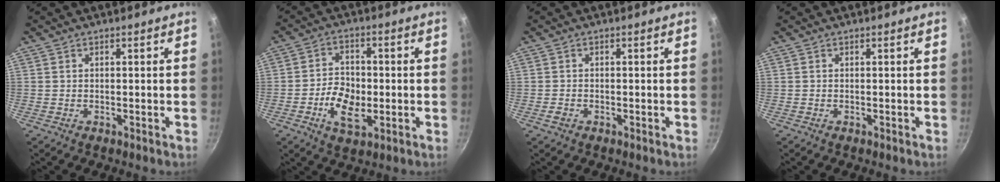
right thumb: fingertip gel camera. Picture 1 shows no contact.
{"total": 8.6, "force": [-2.1, 5.4, 6.3], "torque": [-0.099, 0.013, -0.039]}
{"total": 1.3, "force": [-0.7, 0.9, 0.6], "torque": [-0.014, 0.006, -0.015]}
{"total": 0.0}